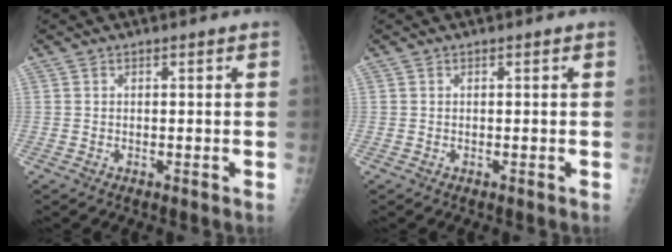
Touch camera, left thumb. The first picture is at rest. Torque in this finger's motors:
{"motor_torque": [0.00, 0.00, -0.01, 0.00, 0.00]}